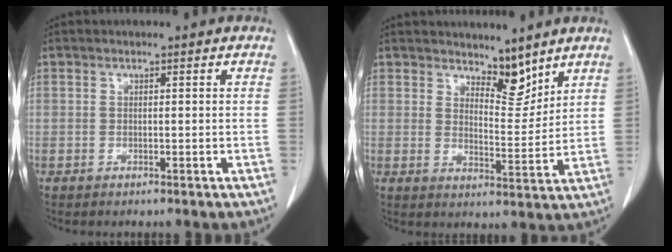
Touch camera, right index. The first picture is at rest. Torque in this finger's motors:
{"motor_torque": [-0.05, 0.38, 0.02, 0.00]}